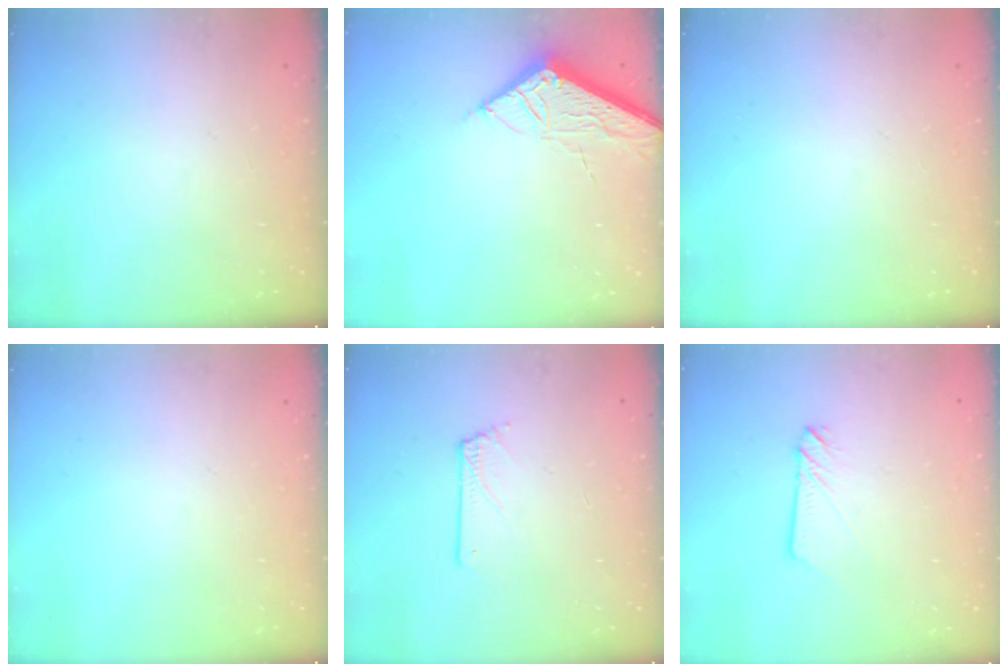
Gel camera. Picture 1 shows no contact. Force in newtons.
{"total": 5.7, "press": 5.7, "slide": 0.6}
{"total": 0.0}
{"total": 0.0}
{"total": 0.7, "press": 0.7, "slide": 0.1}
{"total": 2.3, "press": 2.3, "slide": 0.2}